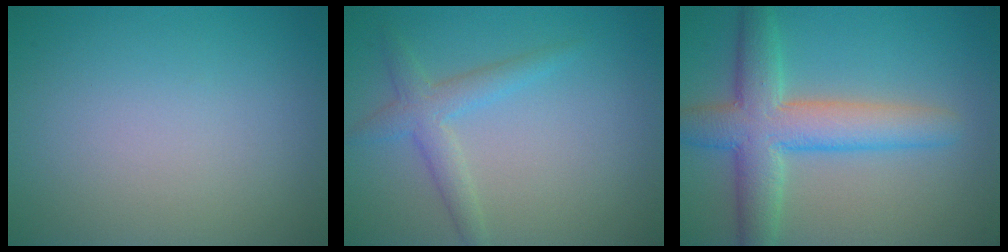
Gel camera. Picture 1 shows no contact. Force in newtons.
{"total": 2.6, "press": 2.6, "slide": 0.1}
{"total": 6.7, "press": 6.7, "slide": 0.2}